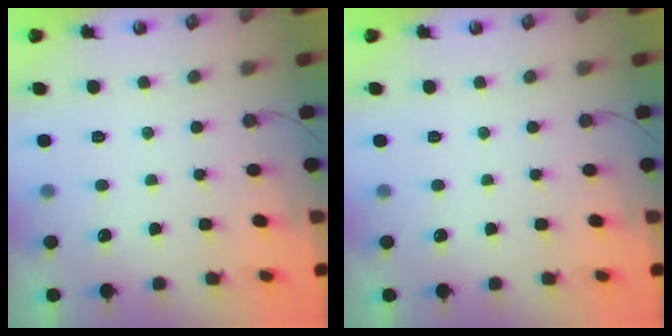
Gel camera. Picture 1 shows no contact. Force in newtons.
{"total": 0.0}